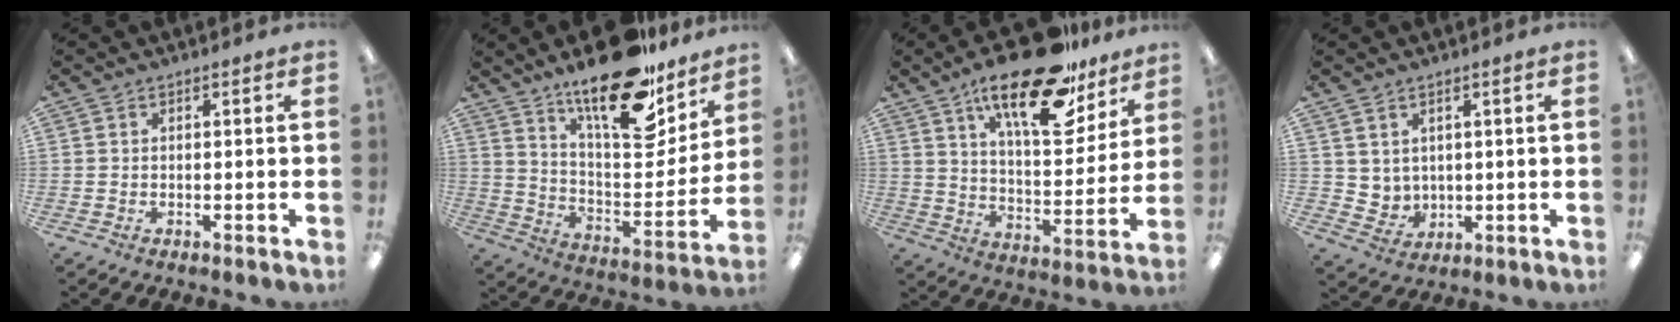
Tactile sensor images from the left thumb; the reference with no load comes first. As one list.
[{"total": 23.8, "force": [17.6, 8.3, 13.8], "torque": [-0.198, -0.120, 0.293]}, {"total": 21.8, "force": [15.3, 7.8, 13.4], "torque": [-0.217, -0.088, 0.256]}, {"total": 3.9, "force": [2.9, 2.6, 0.1], "torque": [-0.017, -0.016, 0.057]}]